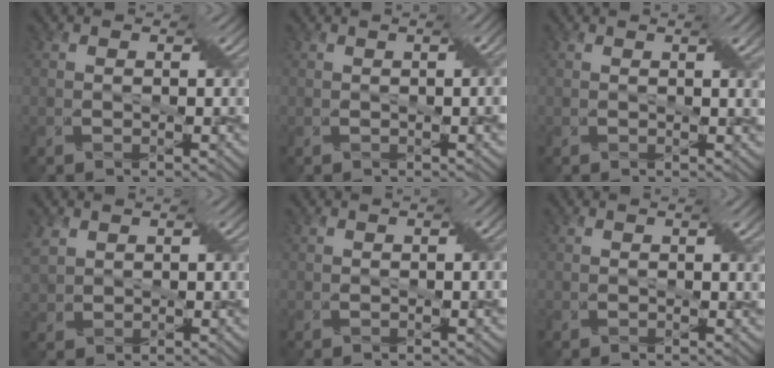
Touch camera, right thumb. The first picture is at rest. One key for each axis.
{"total": 3.6, "fx": 0.1, "fy": 0.5, "fz": 3.6, "tx": -0.050, "ty": 0.014, "tz": -0.001}
{"total": 2.9, "fx": 0.9, "fy": 0.0, "fz": 2.8, "tx": -0.043, "ty": 0.008, "tz": 0.015}
{"total": 3.8, "fx": 1.6, "fy": 2.6, "fz": 2.2, "tx": -0.069, "ty": 0.002, "tz": 0.030}
{"total": 2.3, "fx": 0.0, "fy": 0.6, "fz": 2.3, "tx": -0.029, "ty": 0.006, "tz": -0.001}
{"total": 1.5, "fx": 0.5, "fy": -0.4, "fz": 1.4, "tx": -0.023, "ty": 0.007, "tz": 0.011}